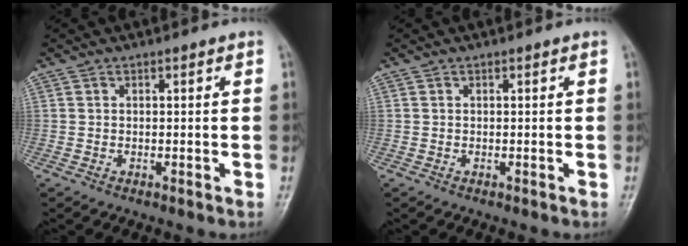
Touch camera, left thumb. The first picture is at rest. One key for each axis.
{"total": 0.0}